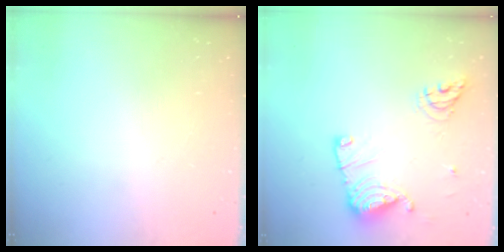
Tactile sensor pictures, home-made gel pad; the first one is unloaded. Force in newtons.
{"total": 13.5, "press": 13.4, "slide": 1.2}